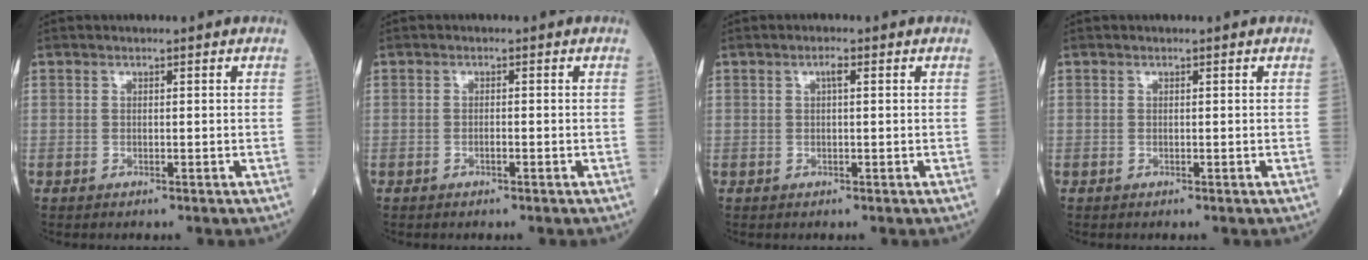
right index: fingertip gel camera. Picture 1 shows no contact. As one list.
[{"total": 1.0, "force": [-0.4, 0.1, 0.9], "torque": [-0.018, 0.000, -0.008]}, {"total": 1.2, "force": [0.3, 0.2, 1.1], "torque": [-0.020, 0.003, 0.004]}, {"total": 0.0}]